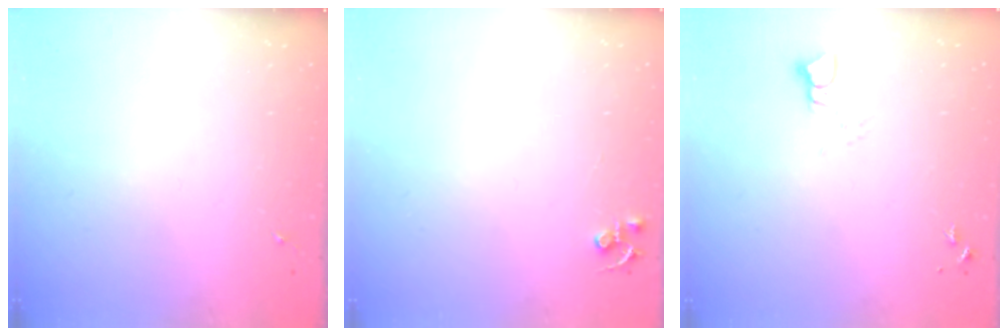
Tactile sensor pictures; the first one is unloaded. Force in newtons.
{"total": 4.5, "press": 4.4, "slide": 0.5}
{"total": 2.5, "press": 2.5, "slide": 0.1}